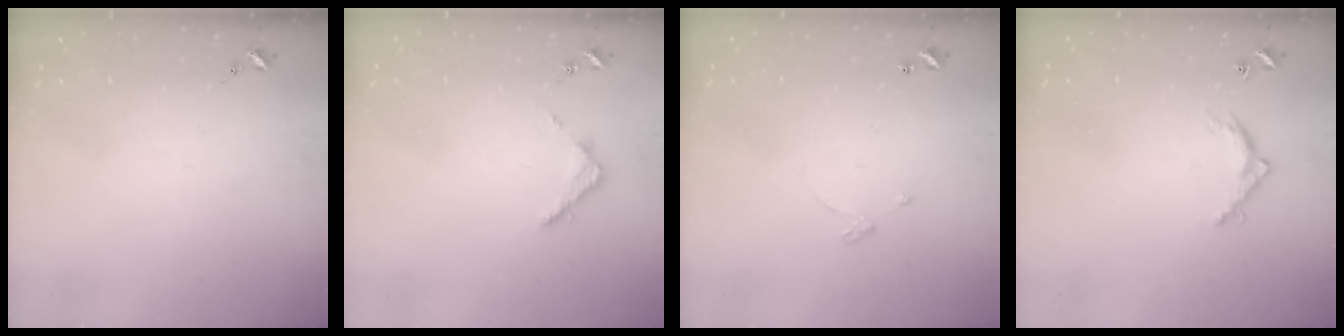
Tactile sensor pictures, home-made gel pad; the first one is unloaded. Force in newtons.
{"total": 3.6, "press": 3.6, "slide": 0.3}
{"total": 3.2, "press": 3.2, "slide": 0.4}
{"total": 6.0, "press": 6.0, "slide": 0.3}